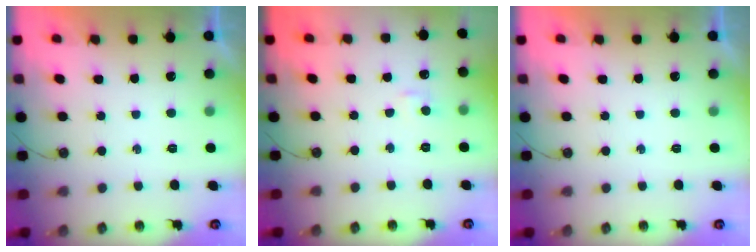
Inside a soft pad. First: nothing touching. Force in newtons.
{"total": 3.1, "press": 3.0, "slide": 0.4}
{"total": 0.0}